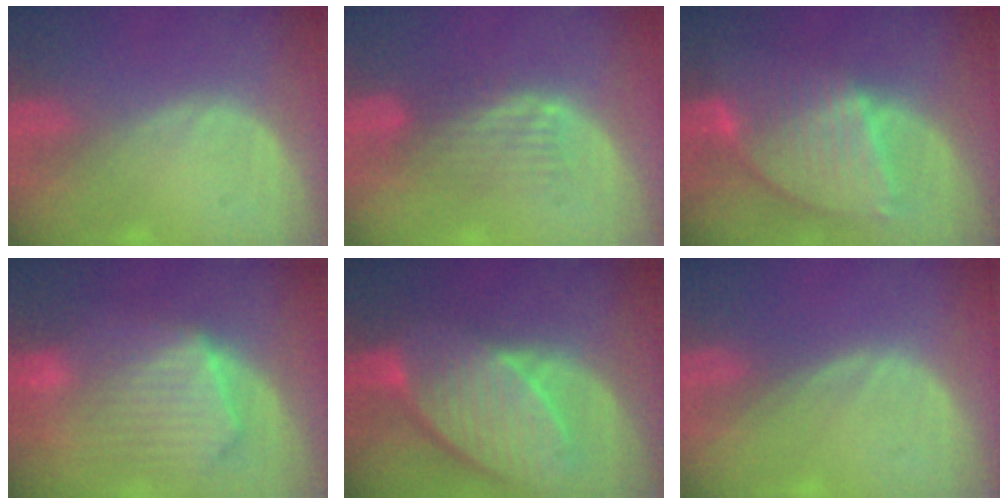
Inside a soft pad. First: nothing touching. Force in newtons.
{"total": 4.6, "press": 4.0, "slide": 2.4}
{"total": 9.2, "press": 7.8, "slide": 4.8}
{"total": 10.7, "press": 9.3, "slide": 5.2}
{"total": 10.7, "press": 9.4, "slide": 5.1}
{"total": 0.0}